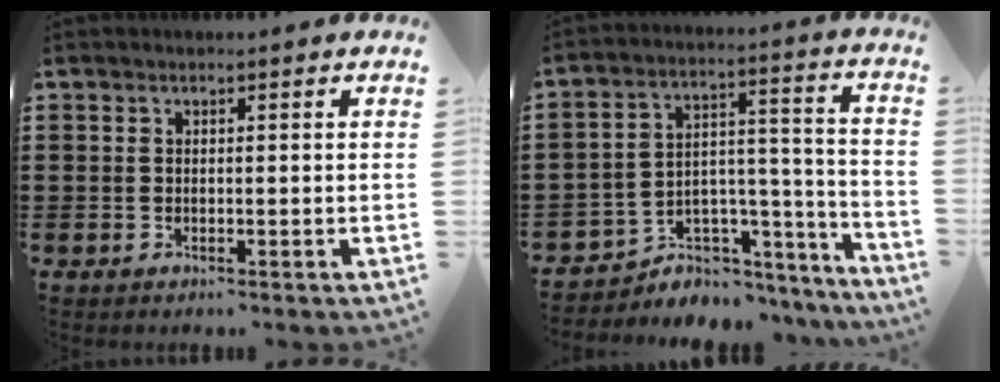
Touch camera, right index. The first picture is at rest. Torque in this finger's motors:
{"motor_torque": [-0.79, 0.45, -0.06, -0.22]}